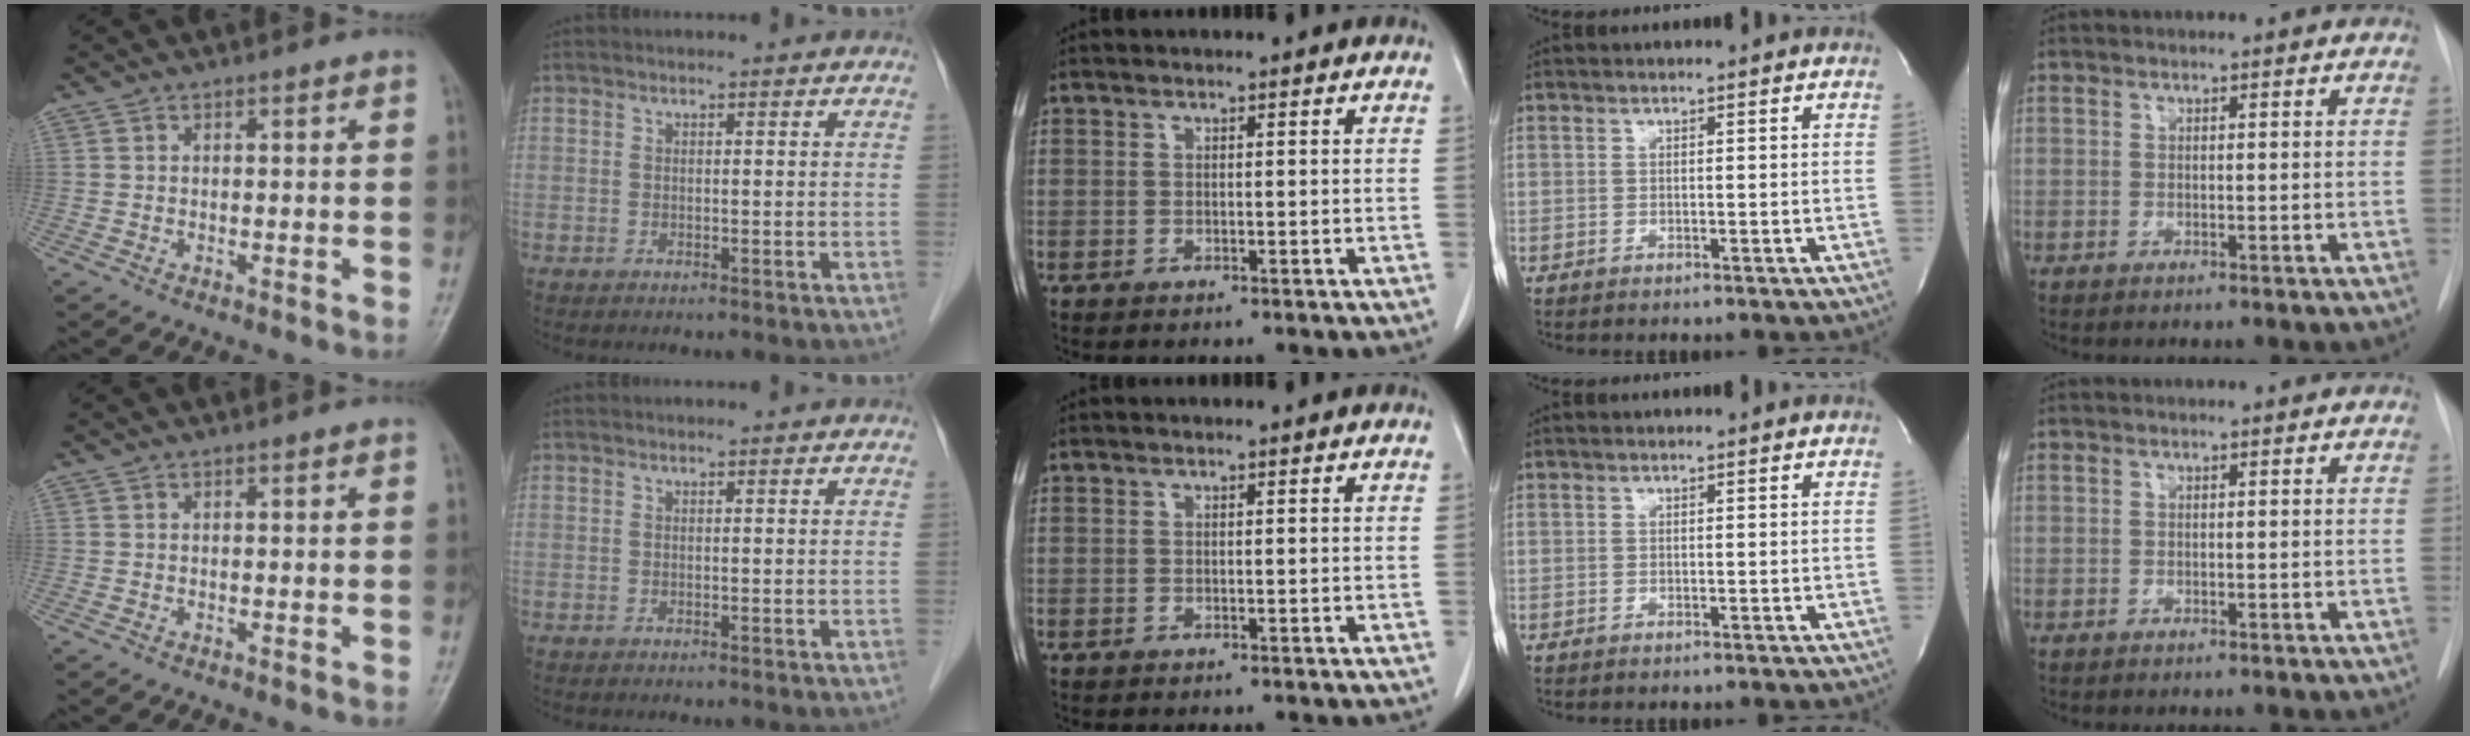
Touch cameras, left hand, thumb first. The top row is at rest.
{}